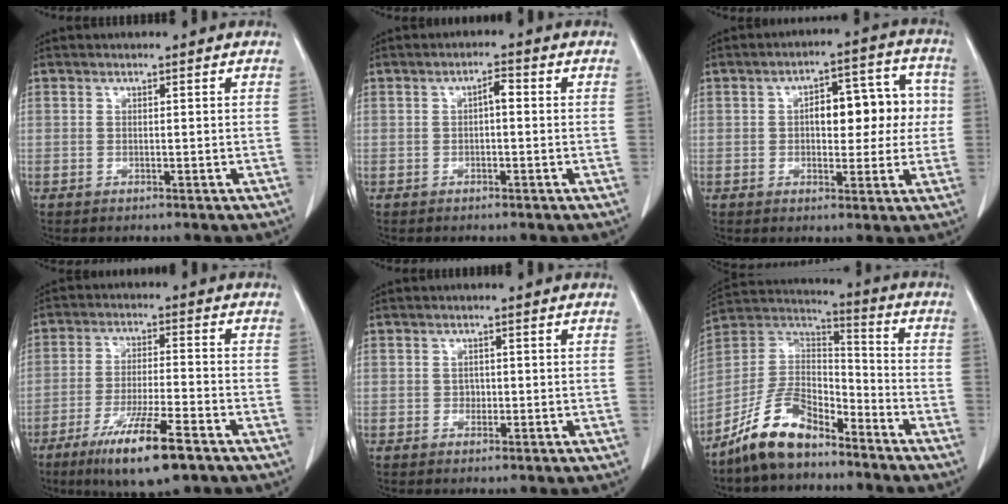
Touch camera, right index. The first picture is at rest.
{"total": 2.0, "force": [0.0, 0.6, 1.9], "torque": [-0.030, 0.006, 0.000]}
{"total": 10.2, "force": [0.8, 4.6, 9.1], "torque": [-0.114, 0.042, 0.016]}
{"total": 11.6, "force": [-7.1, 1.2, 9.1], "torque": [-0.168, -0.027, -0.117]}
{"total": 0.8, "force": [-0.2, 0.7, 0.4], "torque": [-0.003, 0.003, -0.002]}
{"total": 12.1, "force": [-9.2, 4.7, 6.4], "torque": [-0.133, 0.025, -0.178]}